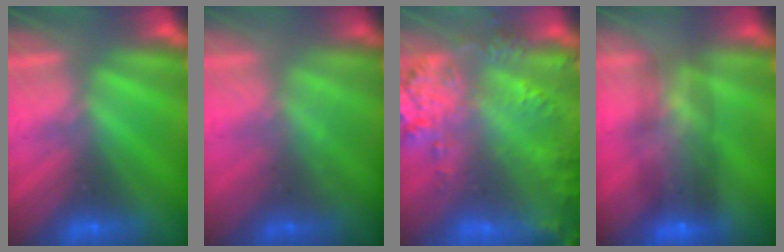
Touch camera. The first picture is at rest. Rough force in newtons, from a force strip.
{"total": 1.4}
{"total": 9.0}
{"total": 7.0}